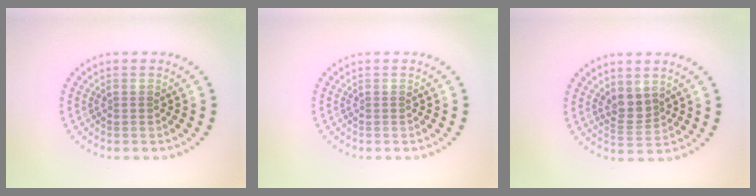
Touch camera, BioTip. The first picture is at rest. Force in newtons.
{"total": 0.0}
{"total": 2.4, "press": 2.0, "slide": 1.2}